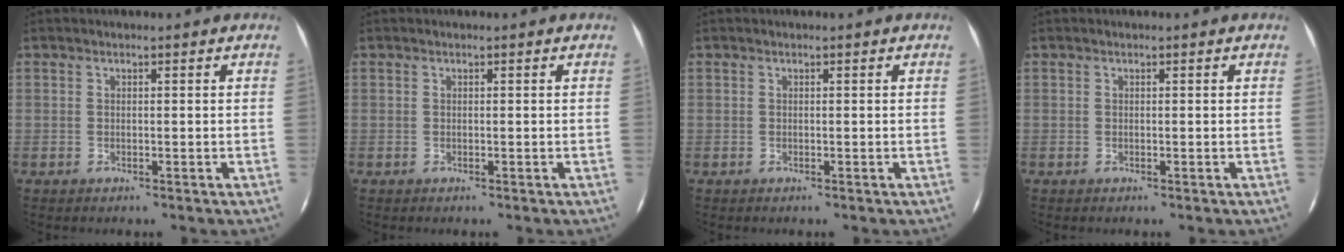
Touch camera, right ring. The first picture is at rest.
{"total": 0.0}
{"total": 0.0}
{"total": 0.0}